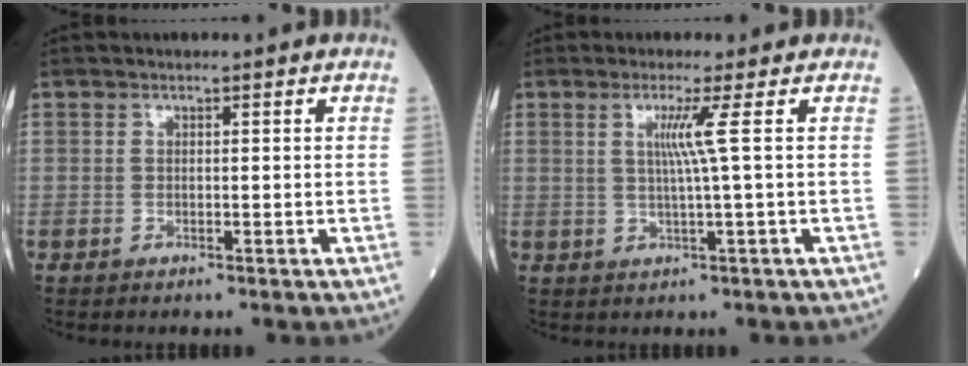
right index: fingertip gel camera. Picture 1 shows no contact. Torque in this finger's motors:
{"motor_torque": [0.58, 0.23, 0.25, 0.10]}